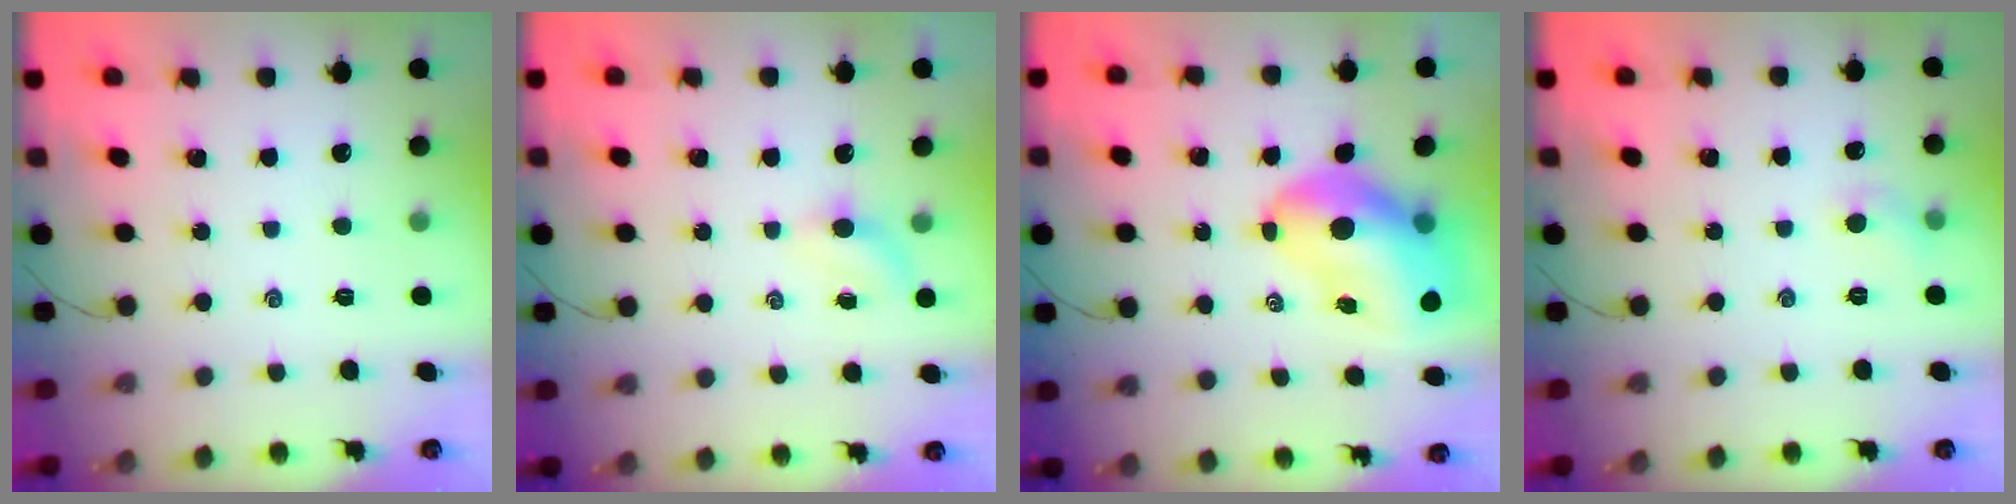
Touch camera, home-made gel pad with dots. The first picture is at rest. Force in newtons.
{"total": 3.1, "press": 2.9, "slide": 1.0}
{"total": 13.2, "press": 12.7, "slide": 3.6}
{"total": 4.8, "press": 4.6, "slide": 1.5}